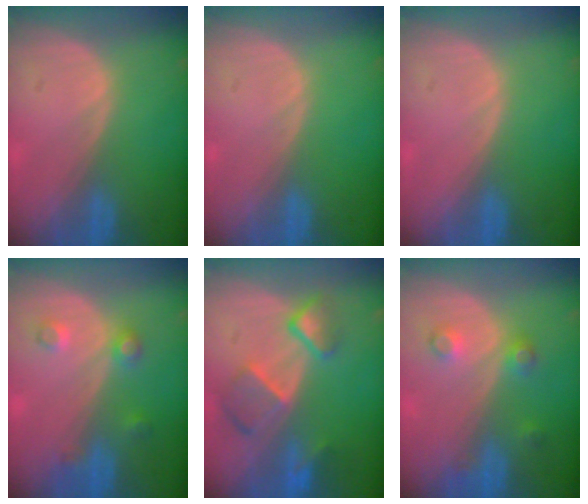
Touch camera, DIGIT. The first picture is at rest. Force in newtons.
{"total": 0.0}
{"total": 0.0}
{"total": 3.5, "press": 3.4, "slide": 1.0}
{"total": 7.7, "press": 6.7, "slide": 3.9}
{"total": 3.5, "press": 3.2, "slide": 1.4}